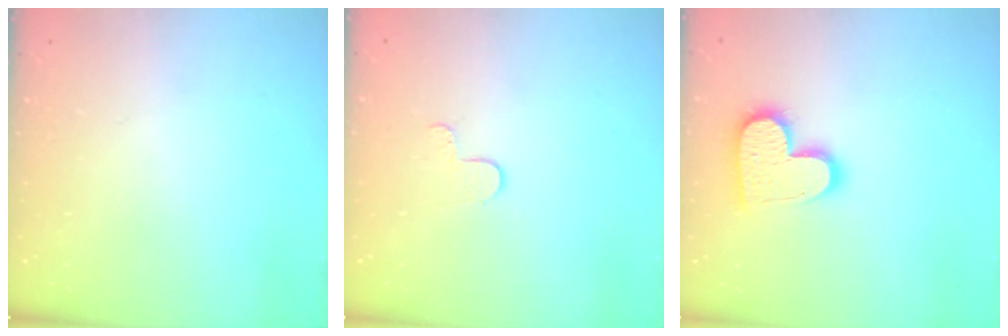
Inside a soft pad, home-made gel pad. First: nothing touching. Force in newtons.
{"total": 4.7, "press": 4.6, "slide": 0.4}
{"total": 14.0, "press": 13.9, "slide": 0.8}